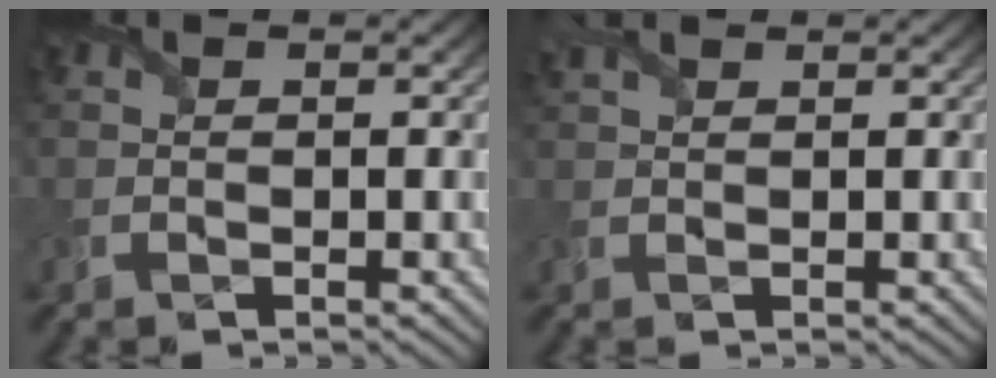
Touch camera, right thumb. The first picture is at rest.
{"total": 2.8, "force": [2.0, 0.9, 1.7], "torque": [-0.049, 0.016, 0.039]}